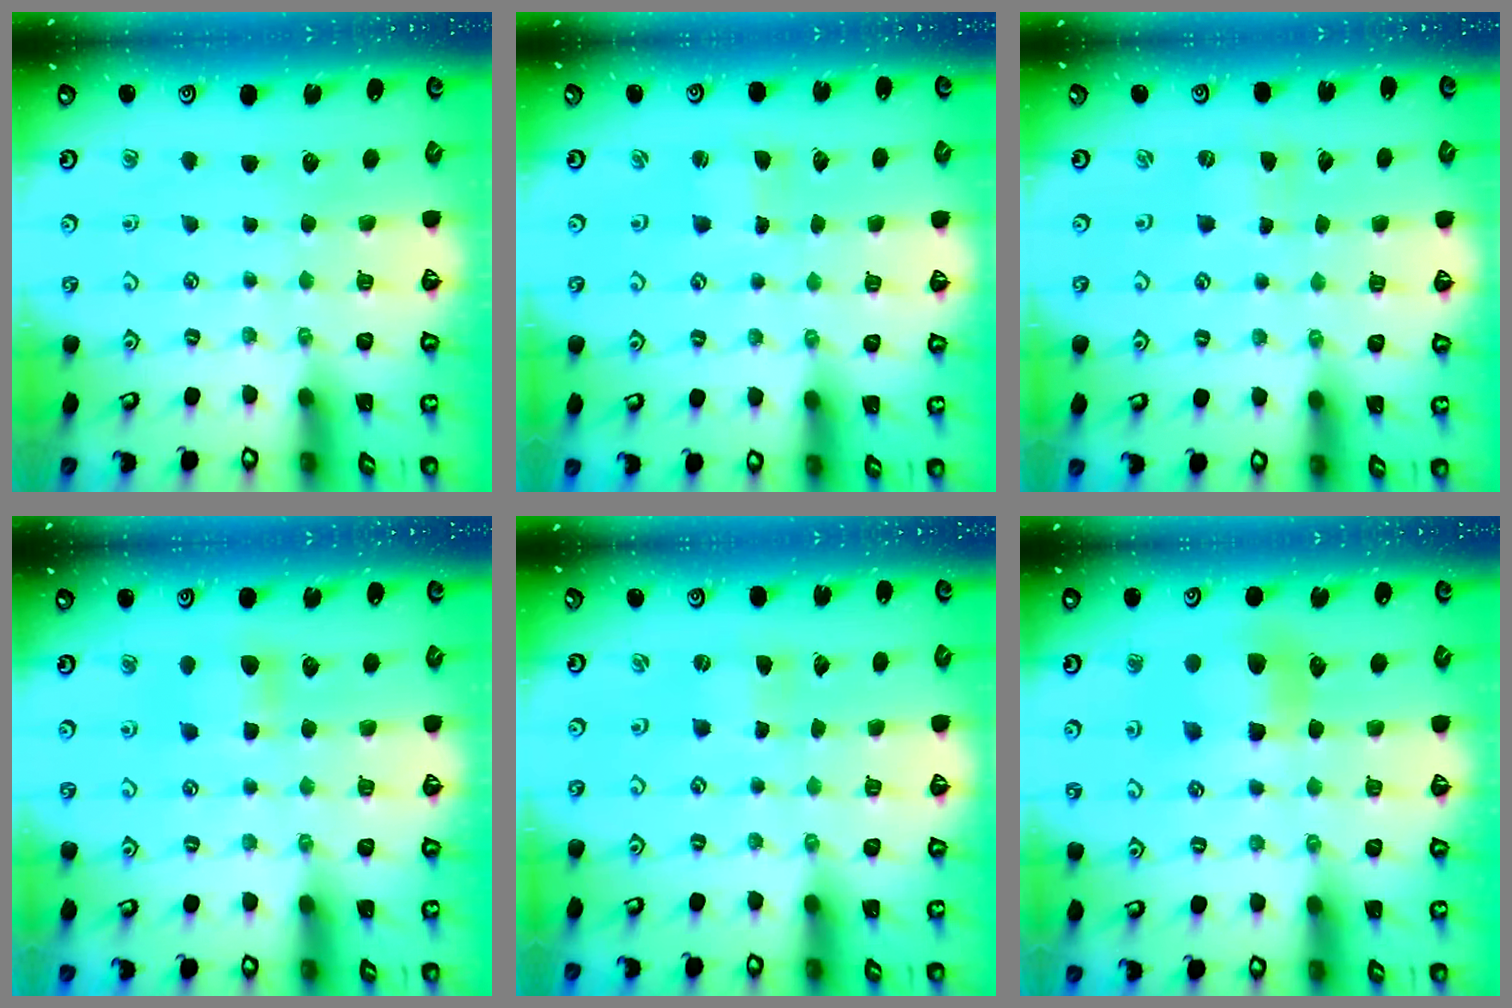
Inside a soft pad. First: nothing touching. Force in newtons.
{"total": 0.7, "press": 0.7, "slide": 0.0}
{"total": 0.0}
{"total": 5.0, "press": 5.0, "slide": 0.7}
{"total": 0.9, "press": 0.9, "slide": 0.1}
{"total": 6.7, "press": 6.7, "slide": 0.6}